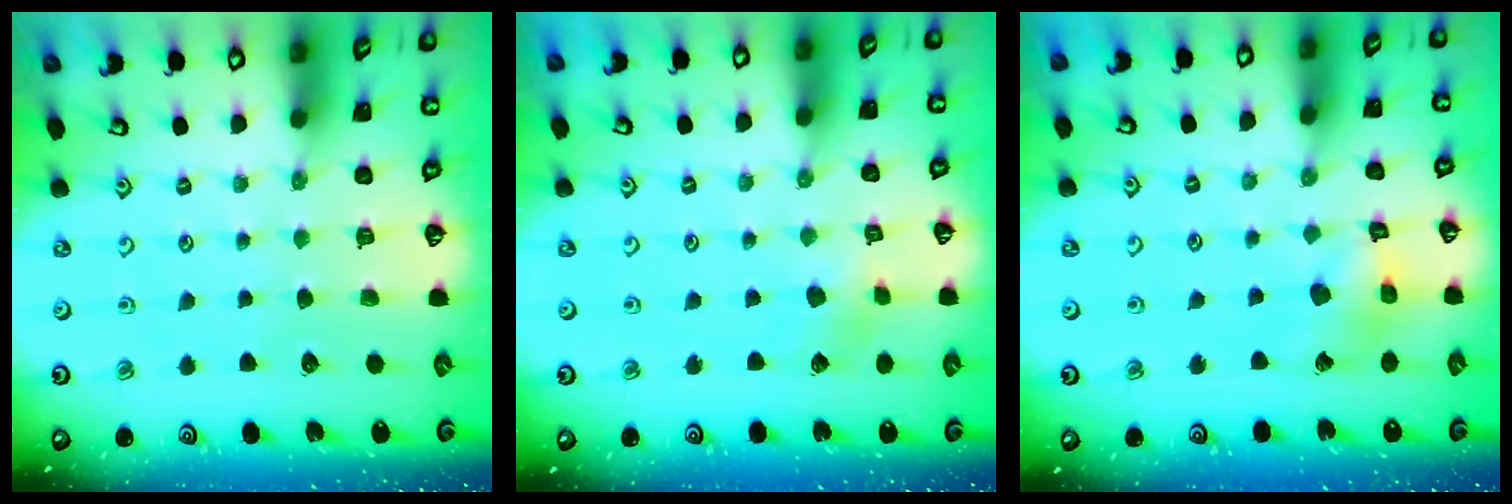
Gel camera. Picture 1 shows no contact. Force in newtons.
{"total": 2.8, "press": 2.7, "slide": 0.8}
{"total": 9.0, "press": 9.0, "slide": 1.0}